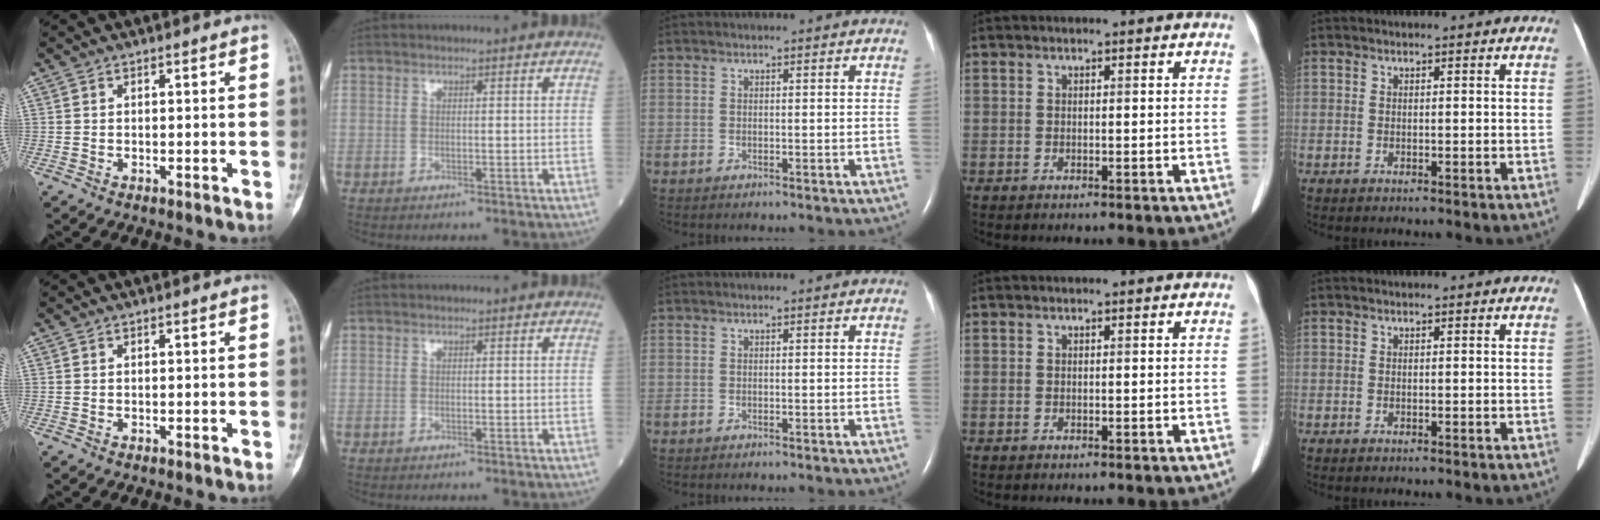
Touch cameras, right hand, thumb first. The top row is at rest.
{}